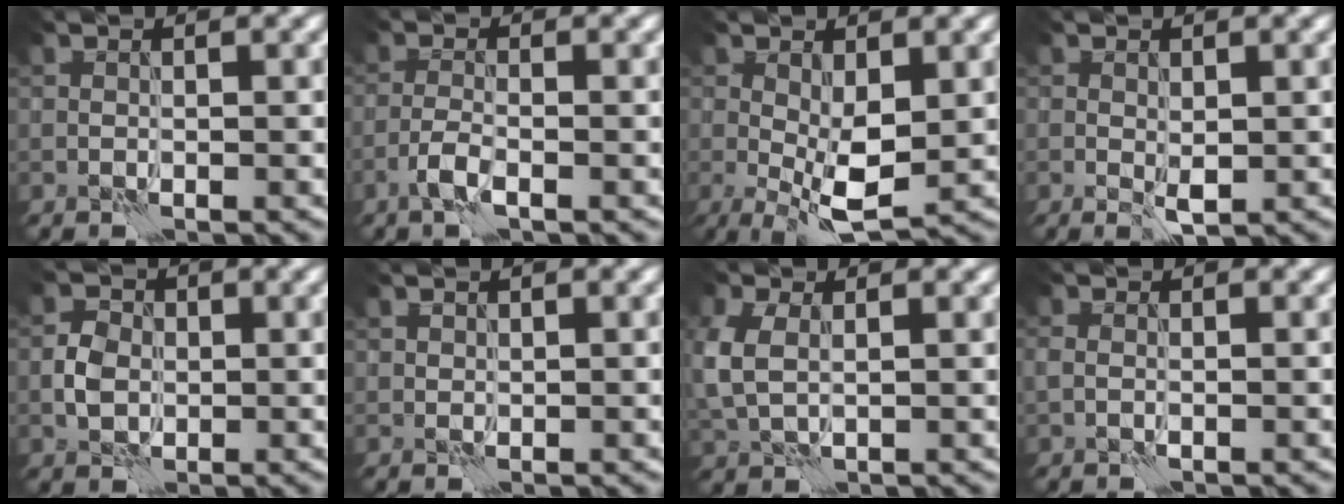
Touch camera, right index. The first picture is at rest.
{"total": 2.1, "force": [-1.1, 0.5, 1.7], "torque": [-0.038, 0.004, -0.029]}
{"total": 4.8, "force": [-0.2, 1.8, 4.4], "torque": [-0.085, -0.005, -0.003]}
{"total": 1.3, "force": [0.0, 0.6, 1.1], "torque": [-0.020, -0.002, 0.003]}
{"total": 2.8, "force": [-0.5, 2.3, 1.6], "torque": [-0.028, 0.001, -0.013]}
{"total": 0.6, "force": [0.4, 0.4, 0.0], "torque": [-0.002, 0.001, 0.009]}
{"total": 4.4, "force": [0.6, 3.0, 3.1], "torque": [-0.094, -0.004, 0.018]}
{"total": 1.0, "force": [0.1, 0.7, 0.7], "torque": [-0.016, -0.003, 0.001]}